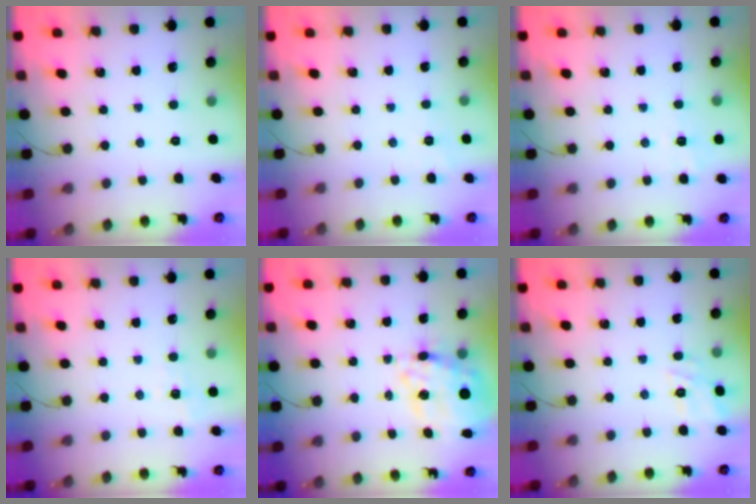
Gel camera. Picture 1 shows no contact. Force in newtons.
{"total": 6.9, "press": 6.7, "slide": 1.6}
{"total": 2.7, "press": 2.3, "slide": 1.5}
{"total": 2.6, "press": 2.1, "slide": 1.6}
{"total": 17.4, "press": 16.9, "slide": 4.1}
{"total": 11.8, "press": 11.7, "slide": 1.1}